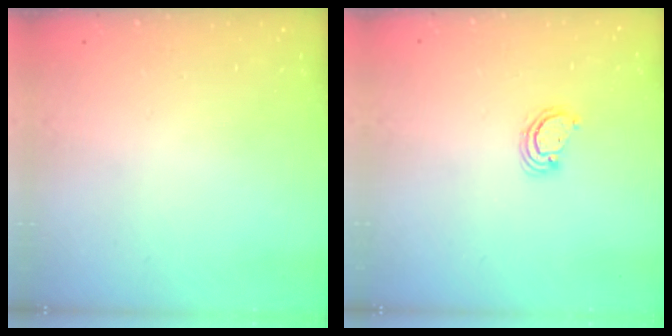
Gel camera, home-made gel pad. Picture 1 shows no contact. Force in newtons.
{"total": 2.9, "press": 2.9, "slide": 0.3}